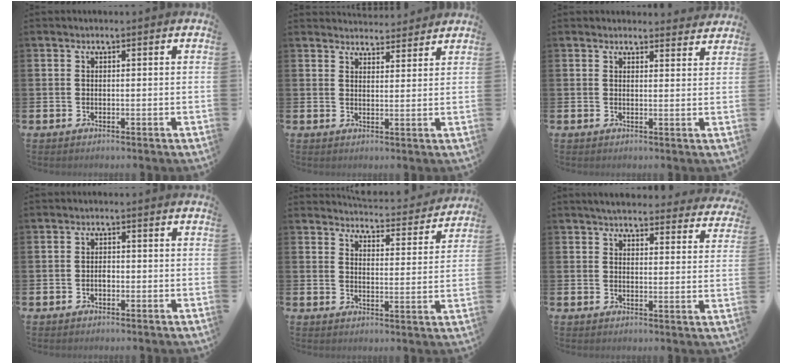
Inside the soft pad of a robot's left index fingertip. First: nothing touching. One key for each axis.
{"total": 3.7, "fx": 3.6, "fy": 0.6, "fz": -0.2, "tx": 0.000, "ty": -0.020, "tz": 0.067}
{"total": 2.5, "fx": 2.4, "fy": 0.4, "fz": -0.1, "tx": 0.017, "ty": -0.021, "tz": 0.040}
{"total": 1.2, "fx": -0.4, "fy": 0.8, "fz": 0.8, "tx": -0.011, "ty": 0.003, "tz": -0.009}
{"total": 4.4, "fx": 4.4, "fy": 0.4, "fz": 0.3, "tx": -0.011, "ty": -0.041, "tz": 0.072}
{"total": 4.4, "fx": 4.3, "fy": 0.9, "fz": 0.8, "tx": -0.026, "ty": -0.024, "tz": 0.075}